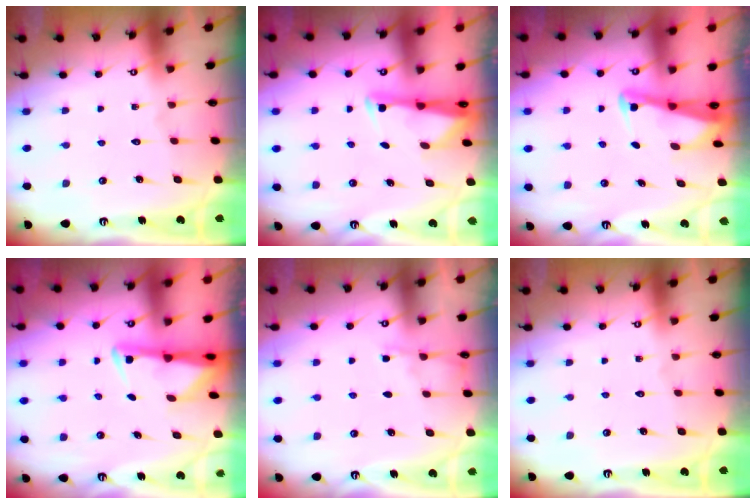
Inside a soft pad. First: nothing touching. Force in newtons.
{"total": 2.6, "press": 2.5, "slide": 0.4}
{"total": 2.5, "press": 2.5, "slide": 0.2}
{"total": 2.7, "press": 2.6, "slide": 0.7}
{"total": 2.5, "press": 2.5, "slide": 0.4}
{"total": 0.0}